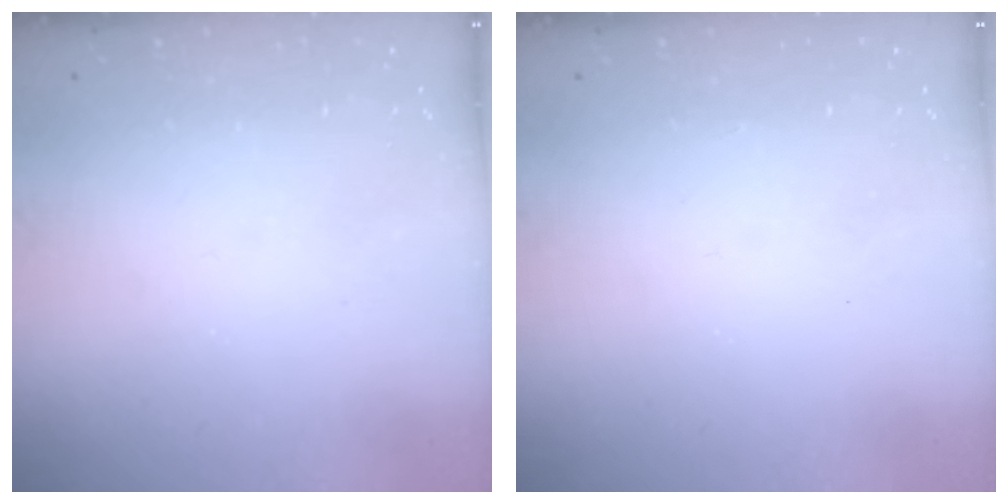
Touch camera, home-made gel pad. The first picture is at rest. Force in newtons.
{"total": 0.0}